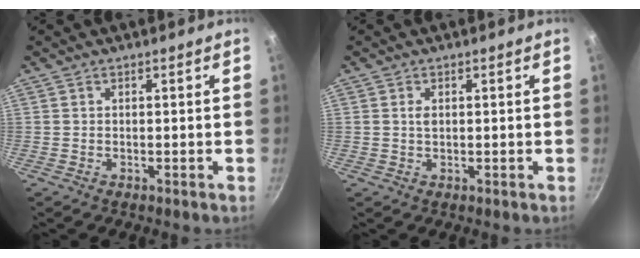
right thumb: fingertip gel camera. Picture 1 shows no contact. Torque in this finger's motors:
{"motor_torque": [0.08, 0.46, 0.68, -0.06, 0.04]}